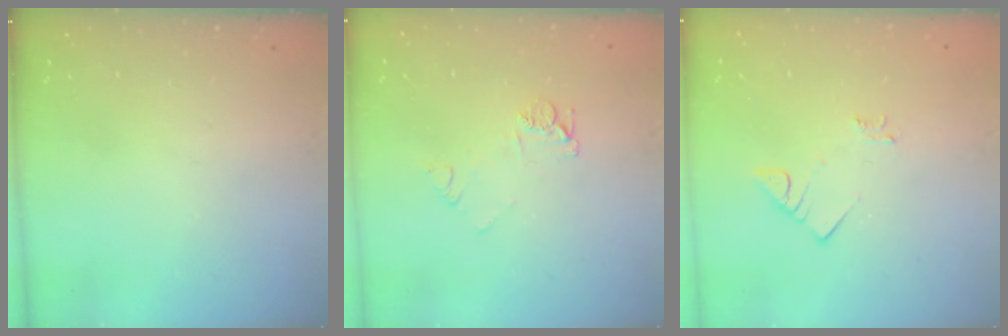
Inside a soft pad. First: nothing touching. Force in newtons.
{"total": 5.6, "press": 5.6, "slide": 0.5}
{"total": 3.2, "press": 3.2, "slide": 0.1}